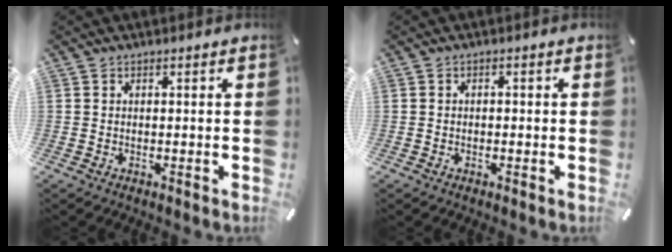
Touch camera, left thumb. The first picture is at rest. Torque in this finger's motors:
{"motor_torque": [-0.07, -0.41, 0.01, 0.10, -0.01]}